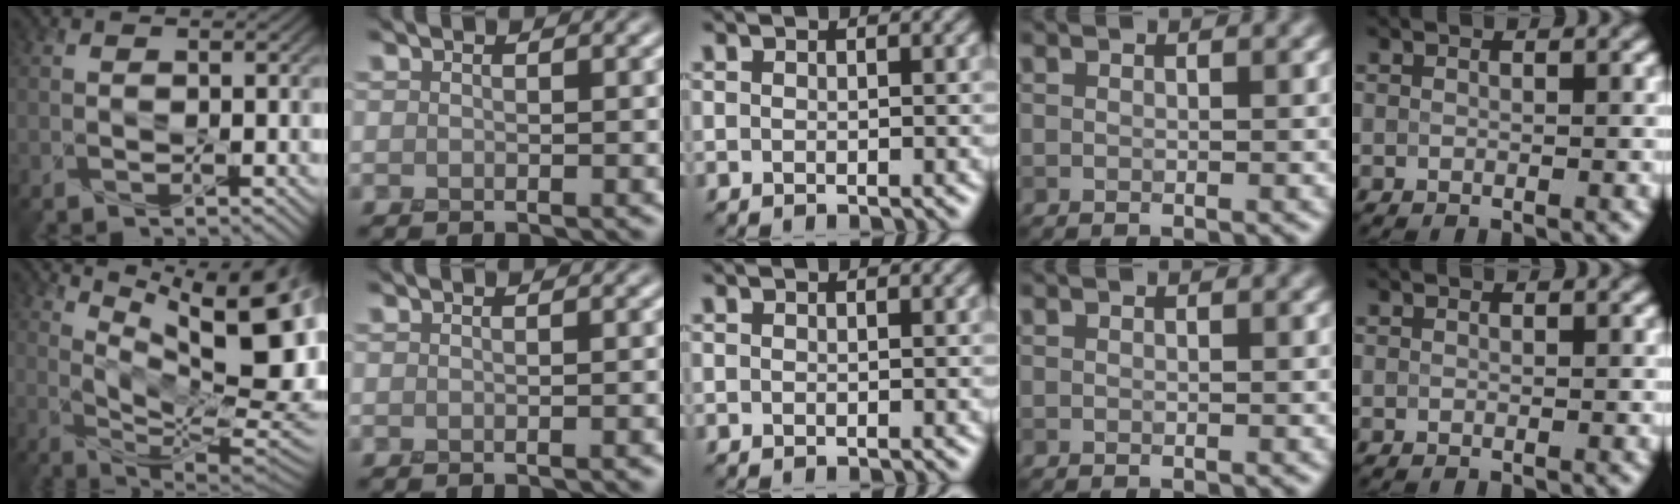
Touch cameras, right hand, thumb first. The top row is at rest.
{"thumb": {"total": 14.6, "force": [6.7, 4.3, 12.3], "torque": [-0.199, -0.007, 0.126]}, "index": {"total": 1.2, "force": [-0.8, 0.2, 0.8], "torque": [-0.011, -0.002, -0.012]}}